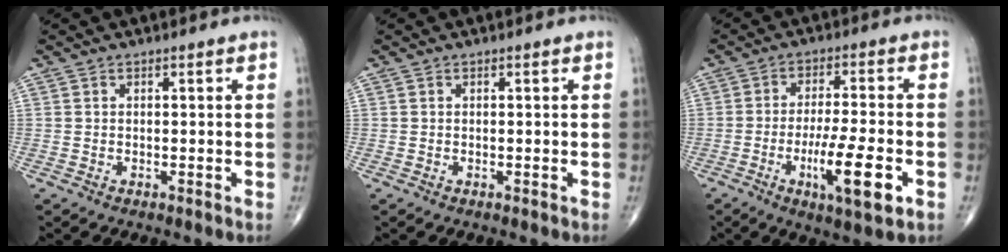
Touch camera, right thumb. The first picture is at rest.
{"total": 0.0}
{"total": 11.5, "force": [-4.0, 2.2, 10.5], "torque": [-0.186, 0.001, -0.066]}